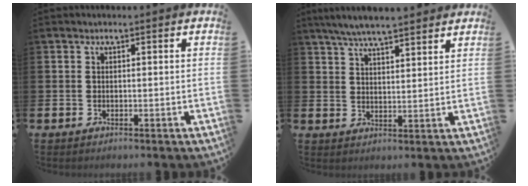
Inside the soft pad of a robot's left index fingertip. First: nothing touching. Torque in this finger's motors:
{"motor_torque": [0.13, -0.62, 0.96, 0.21]}